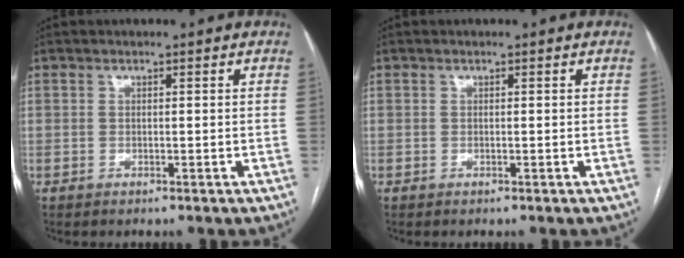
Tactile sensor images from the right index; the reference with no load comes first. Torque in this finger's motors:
{"motor_torque": [0.00, 0.00, 0.00, 0.00]}